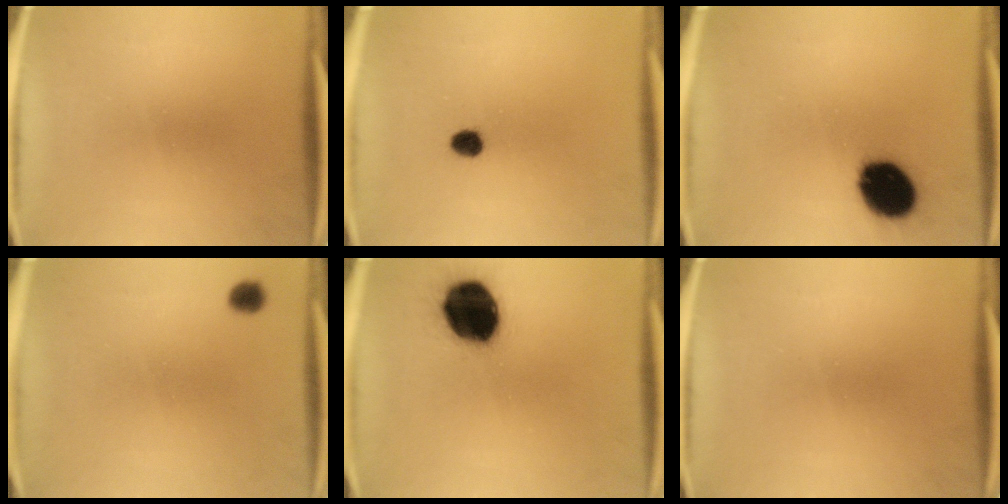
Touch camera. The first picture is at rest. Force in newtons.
{"total": 2.8}
{"total": 15.0}
{"total": 2.3}
{"total": 19.6}
{"total": 0.0}